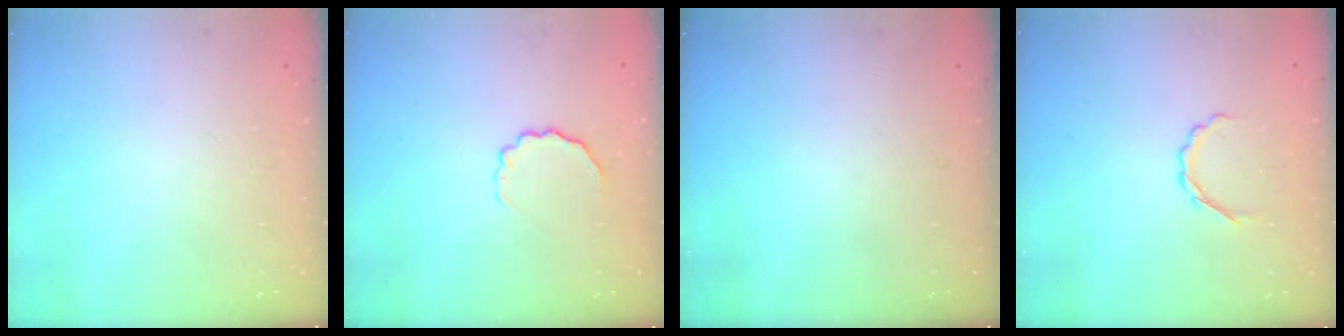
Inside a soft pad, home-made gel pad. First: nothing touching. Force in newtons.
{"total": 5.6, "press": 5.5, "slide": 1.1}
{"total": 0.0}
{"total": 3.6, "press": 3.5, "slide": 0.9}